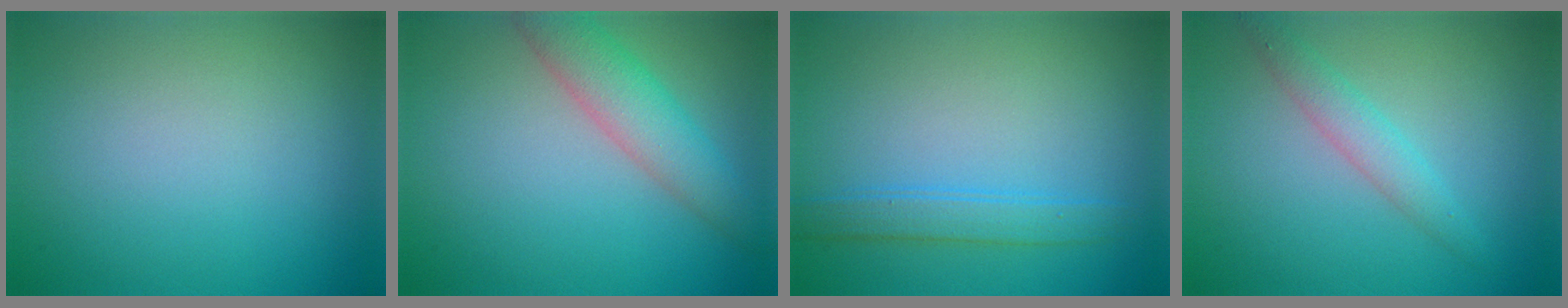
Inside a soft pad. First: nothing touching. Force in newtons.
{"total": 4.6, "press": 4.6, "slide": 0.2}
{"total": 2.5, "press": 2.5, "slide": 0.2}
{"total": 2.3, "press": 2.3, "slide": 0.1}